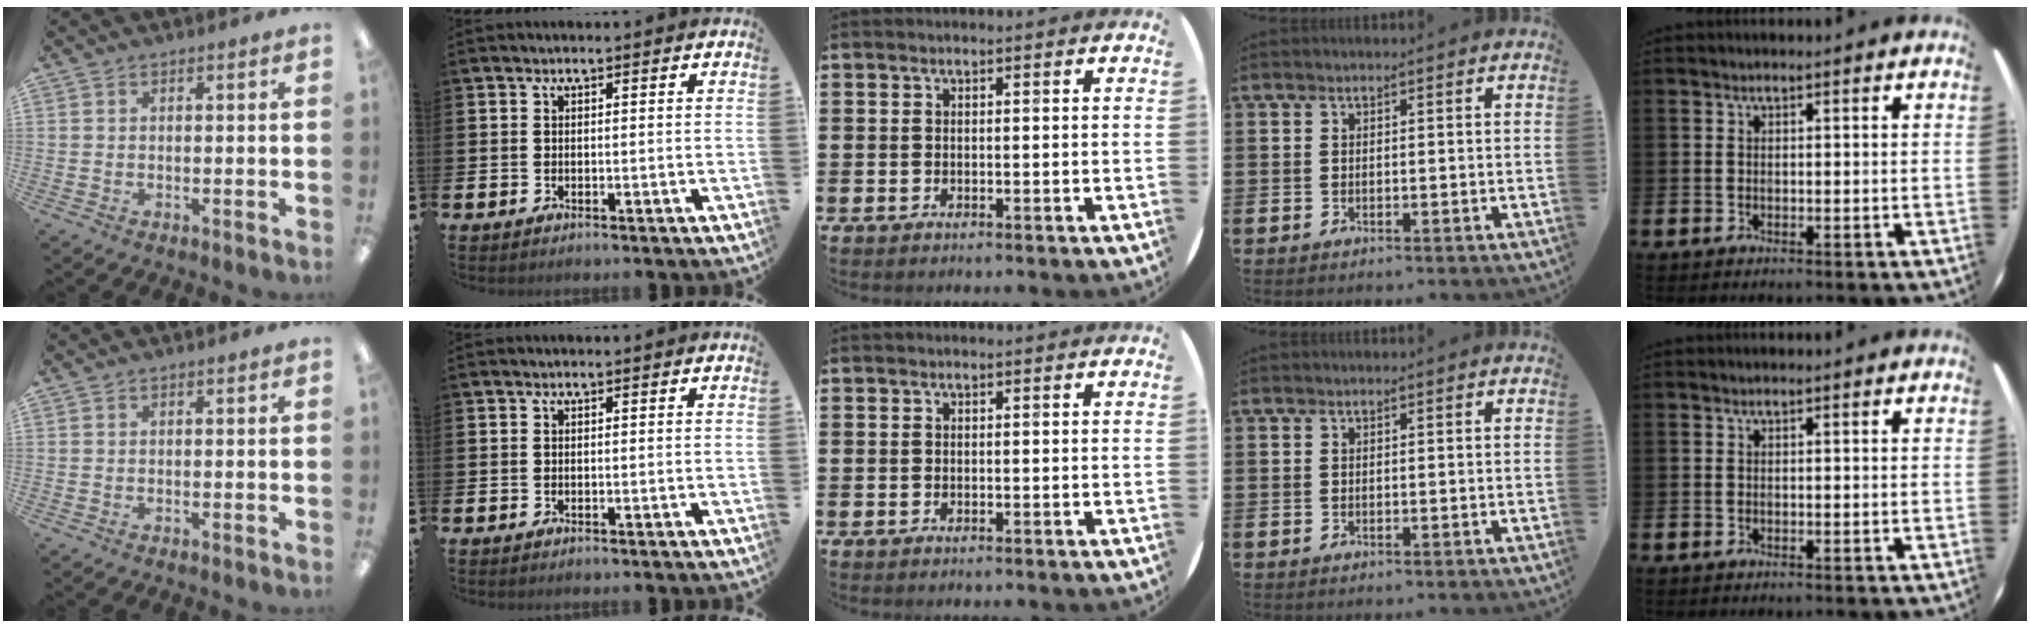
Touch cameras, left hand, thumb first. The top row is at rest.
{}